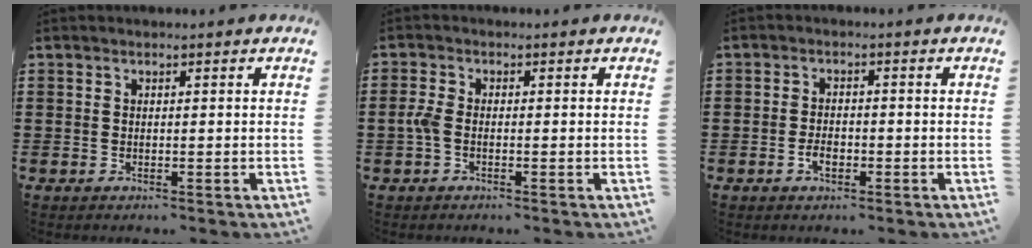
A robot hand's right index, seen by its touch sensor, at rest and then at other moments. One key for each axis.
{"total": 2.3, "fx": -0.7, "fy": 1.0, "fz": 1.9, "tx": -0.053, "ty": -0.003, "tz": -0.018}
{"total": 2.4, "fx": -1.0, "fy": 1.3, "fz": 1.8, "tx": -0.034, "ty": 0.002, "tz": -0.019}